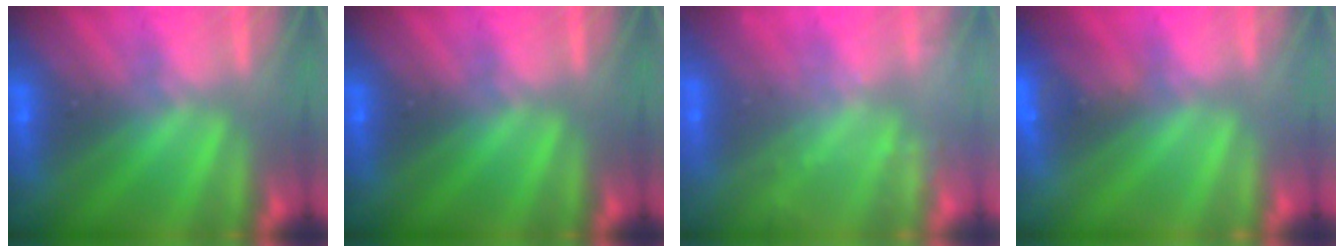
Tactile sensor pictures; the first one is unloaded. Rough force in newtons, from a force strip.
{"total": 0.0}
{"total": 2.4}
{"total": 2.7}